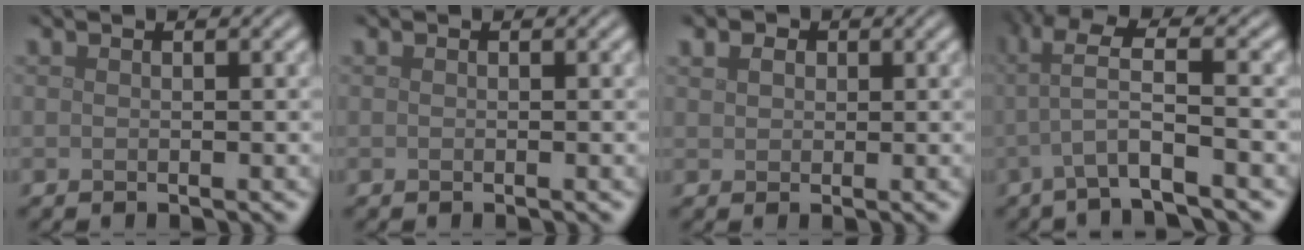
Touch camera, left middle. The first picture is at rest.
{"total": 0.0}
{"total": 2.7, "force": [1.4, 1.9, 1.2], "torque": [-0.033, 0.013, 0.019]}
{"total": 4.9, "force": [-0.9, 0.7, 4.7], "torque": [-0.088, 0.009, -0.022]}